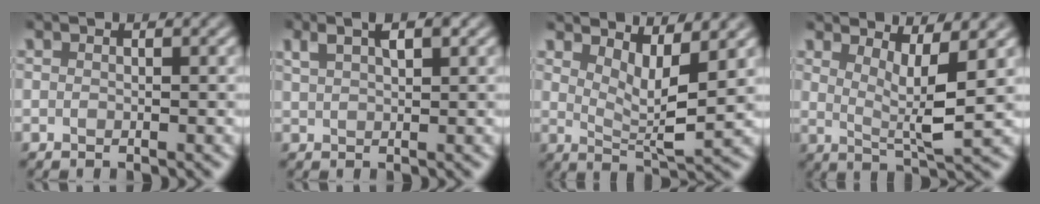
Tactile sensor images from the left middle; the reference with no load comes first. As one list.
[{"total": 2.8, "force": [1.6, 1.0, 2.1], "torque": [-0.040, 0.007, 0.030]}, {"total": 4.3, "force": [2.2, 1.1, 3.5], "torque": [-0.062, -0.016, 0.043]}, {"total": 4.4, "force": [1.8, 0.9, 3.9], "torque": [-0.064, -0.012, 0.034]}]